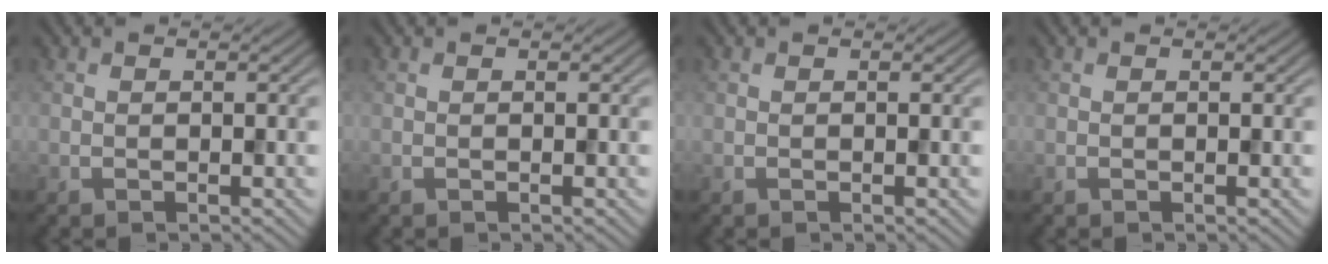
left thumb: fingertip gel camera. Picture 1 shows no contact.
{"total": 0.0}
{"total": 0.0}
{"total": 0.0}